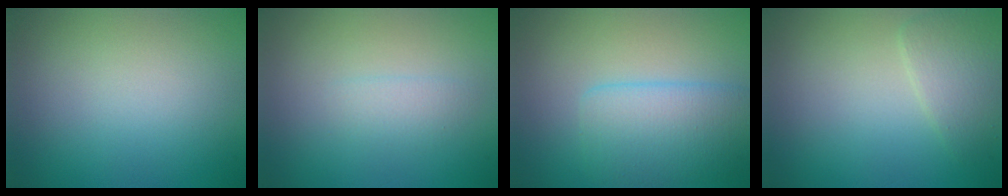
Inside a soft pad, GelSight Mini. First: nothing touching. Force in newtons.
{"total": 1.1, "press": 1.1, "slide": 0.0}
{"total": 4.5, "press": 4.5, "slide": 0.3}
{"total": 2.4, "press": 2.4, "slide": 0.0}